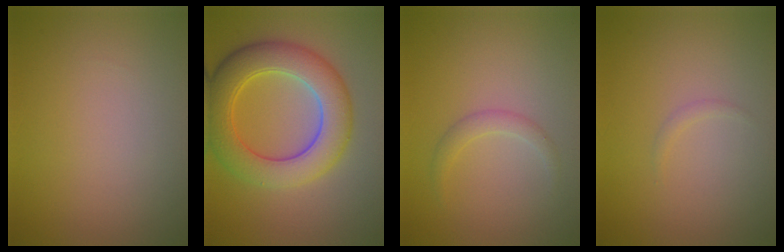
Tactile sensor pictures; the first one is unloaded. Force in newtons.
{"total": 7.7, "press": 7.7, "slide": 0.3}
{"total": 0.9, "press": 0.9, "slide": 0.0}
{"total": 0.5, "press": 0.5, "slide": 0.1}